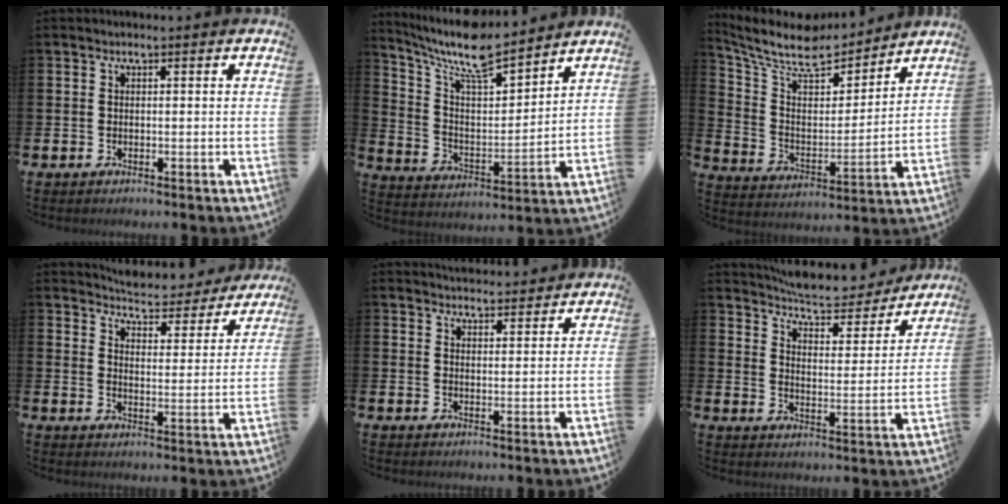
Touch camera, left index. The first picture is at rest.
{"total": 9.9, "force": [8.8, 2.0, 4.1], "torque": [-0.113, -0.058, 0.154]}
{"total": 10.2, "force": [9.0, 3.3, 3.5], "torque": [-0.104, -0.066, 0.153]}
{"total": 5.5, "force": [5.4, 0.8, 0.6], "torque": [-0.025, -0.044, 0.091]}
{"total": 3.8, "force": [3.8, 0.4, -0.1], "torque": [-0.004, -0.022, 0.070]}
{"total": 7.9, "force": [7.6, 1.2, 1.9], "torque": [-0.059, -0.055, 0.132]}